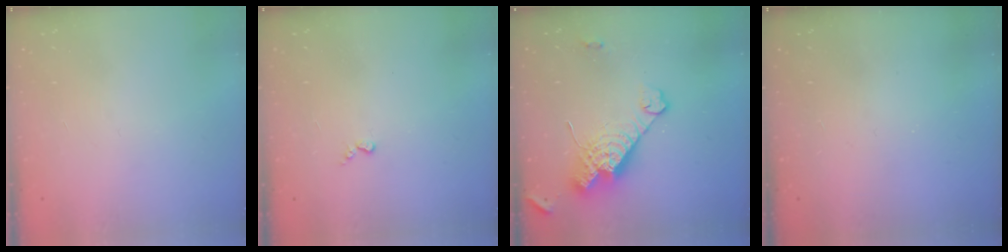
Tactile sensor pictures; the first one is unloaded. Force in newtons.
{"total": 2.4, "press": 2.4, "slide": 0.4}
{"total": 15.3, "press": 15.2, "slide": 1.2}
{"total": 0.0}